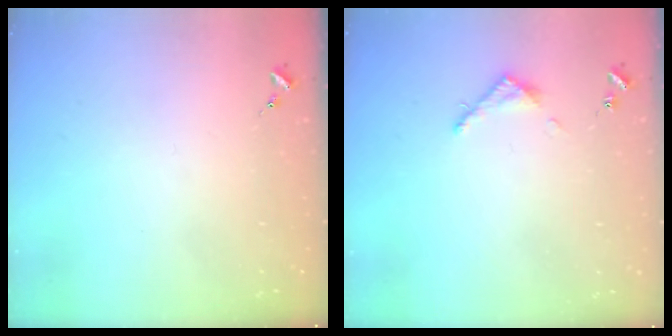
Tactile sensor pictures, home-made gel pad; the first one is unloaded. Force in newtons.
{"total": 3.5, "press": 3.5, "slide": 0.3}